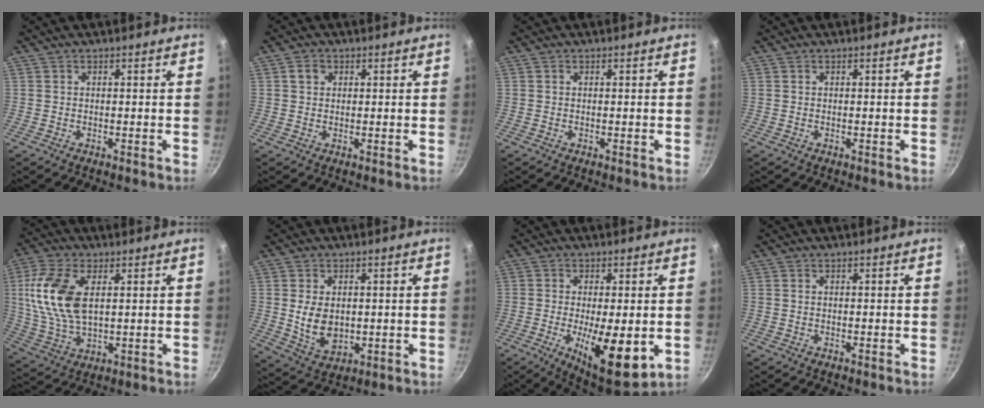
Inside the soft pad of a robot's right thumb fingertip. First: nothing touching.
{"total": 2.2, "force": [0.7, 1.8, 1.0], "torque": [-0.008, 0.004, 0.010]}
{"total": 0.0}
{"total": 0.0}
{"total": 14.1, "force": [3.1, 7.6, 11.5], "torque": [-0.231, -0.004, 0.063]}
{"total": 8.0, "force": [0.6, 5.4, 5.9], "torque": [-0.098, -0.016, 0.024]}
{"total": 13.0, "force": [-2.5, 4.3, 12.0], "torque": [-0.182, -0.008, -0.030]}
{"total": 0.0}